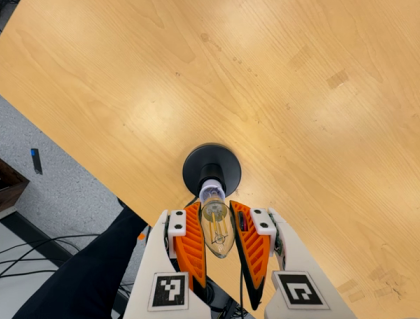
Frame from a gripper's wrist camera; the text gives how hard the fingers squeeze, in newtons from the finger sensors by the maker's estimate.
{"total": 22.2, "left": 25.0, "right": 19.4}